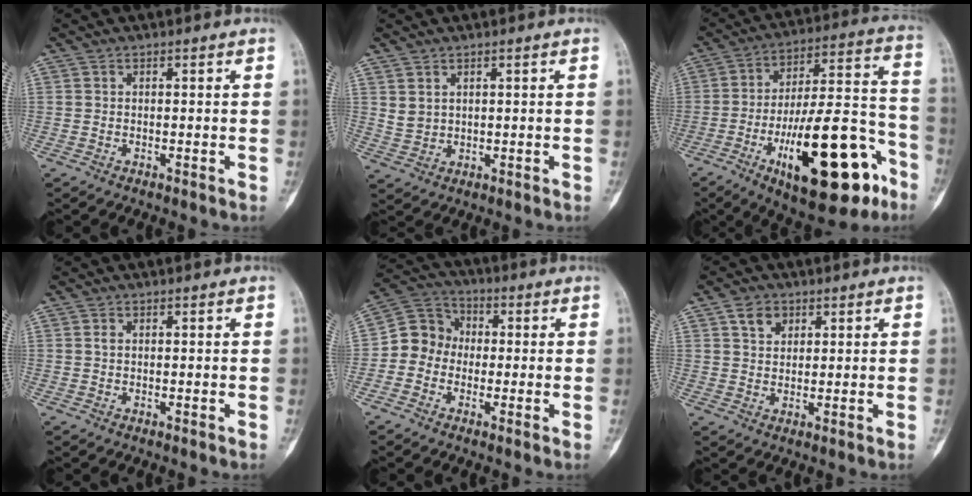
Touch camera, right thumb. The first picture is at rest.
{"total": 2.9, "force": [1.4, 2.1, 1.3], "torque": [-0.020, -0.012, 0.038]}
{"total": 26.6, "force": [-12.0, 9.5, 21.8], "torque": [-0.315, 0.069, -0.174]}
{"total": 0.6, "force": [0.1, 0.4, 0.5], "torque": [-0.009, 0.003, 0.001]}
{"total": 8.2, "force": [-1.0, 7.4, 3.4], "torque": [-0.033, 0.033, -0.036]}
{"total": 4.2, "force": [2.1, 3.1, 2.0], "torque": [-0.020, -0.009, 0.039]}